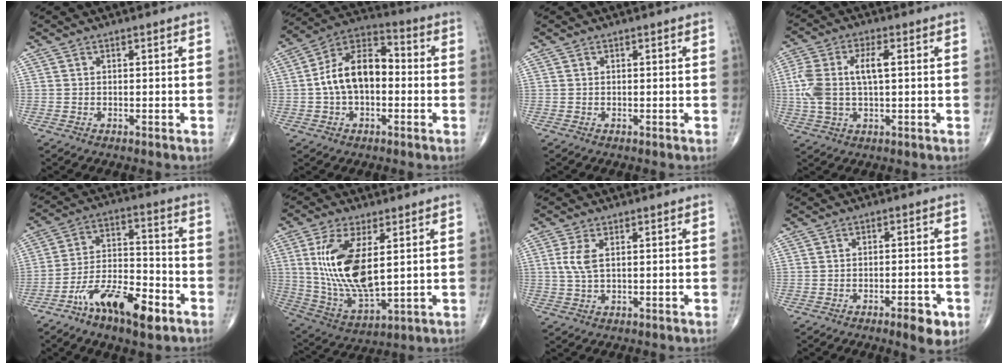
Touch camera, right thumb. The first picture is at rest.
{"total": 13.1, "force": [-0.7, 8.0, 10.4], "torque": [-0.171, 0.041, -0.024]}
{"total": 0.0}
{"total": 10.8, "force": [1.1, 5.0, 9.5], "torque": [-0.221, 0.016, 0.023]}
{"total": 14.7, "force": [-8.3, 5.6, 10.8], "torque": [-0.181, 0.055, -0.148]}
{"total": 16.2, "force": [3.3, 6.8, 14.3], "torque": [-0.284, -0.025, 0.076]}
{"total": 3.6, "force": [0.8, 1.4, 3.2], "torque": [-0.084, 0.002, 0.021]}
{"total": 5.3, "force": [-2.8, 1.5, 4.3], "torque": [-0.055, 0.007, -0.037]}